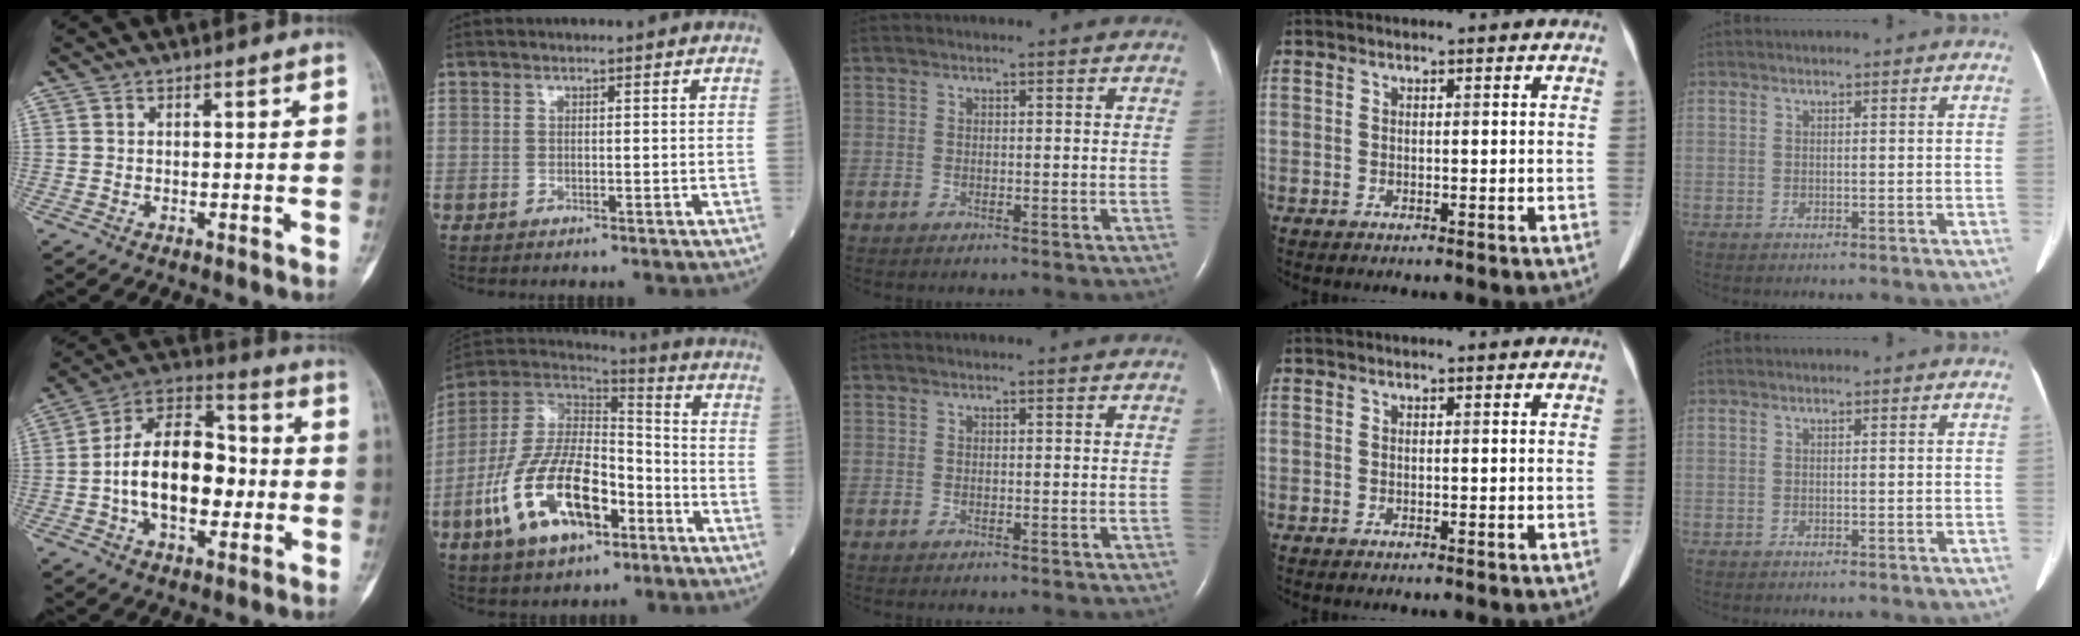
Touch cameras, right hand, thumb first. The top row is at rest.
{"thumb": {"total": 18.3, "force": [-1.8, 11.0, 14.5], "torque": [-0.217, 0.034, -0.035]}, "index": {"total": 18.3, "force": [-7.6, 8.0, 14.6], "torque": [-0.300, 0.005, -0.135]}}